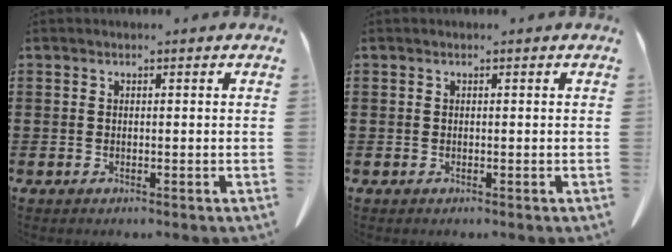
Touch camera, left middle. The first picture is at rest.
{"total": 0.0}